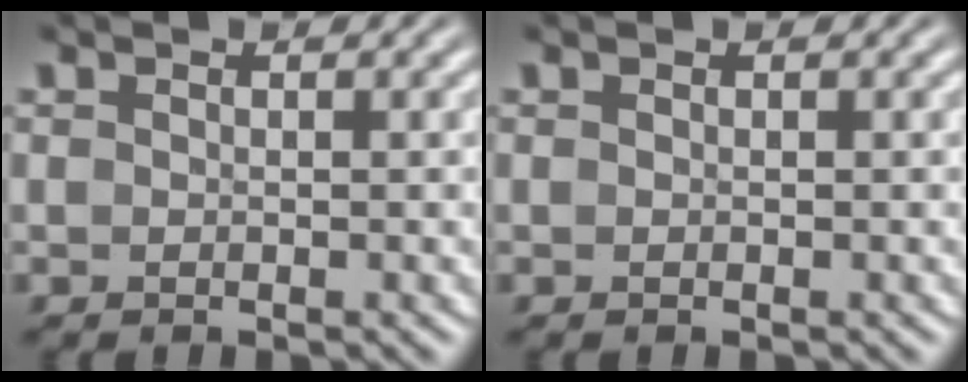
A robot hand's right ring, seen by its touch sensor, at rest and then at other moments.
{"total": 0.0}